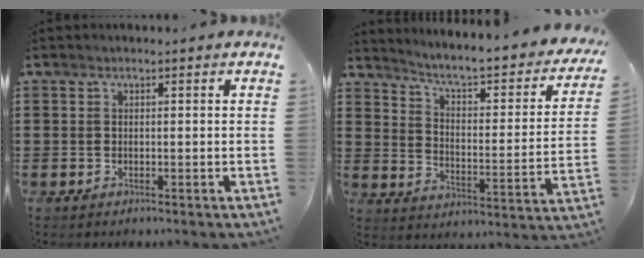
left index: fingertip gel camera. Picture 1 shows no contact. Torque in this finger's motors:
{"motor_torque": [0.30, 0.34, 0.49, 0.11]}